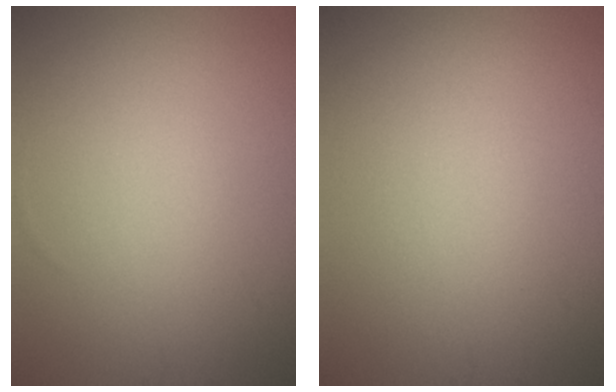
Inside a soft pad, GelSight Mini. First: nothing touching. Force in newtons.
{"total": 0.0}